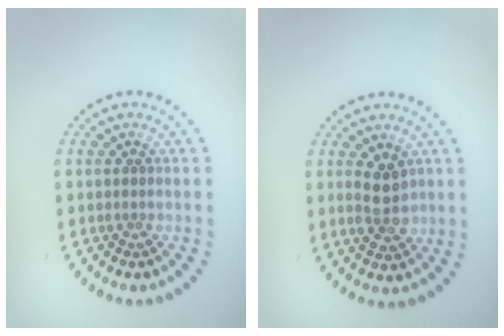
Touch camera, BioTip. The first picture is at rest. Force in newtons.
{"total": 2.7, "press": 2.7, "slide": 0.4}